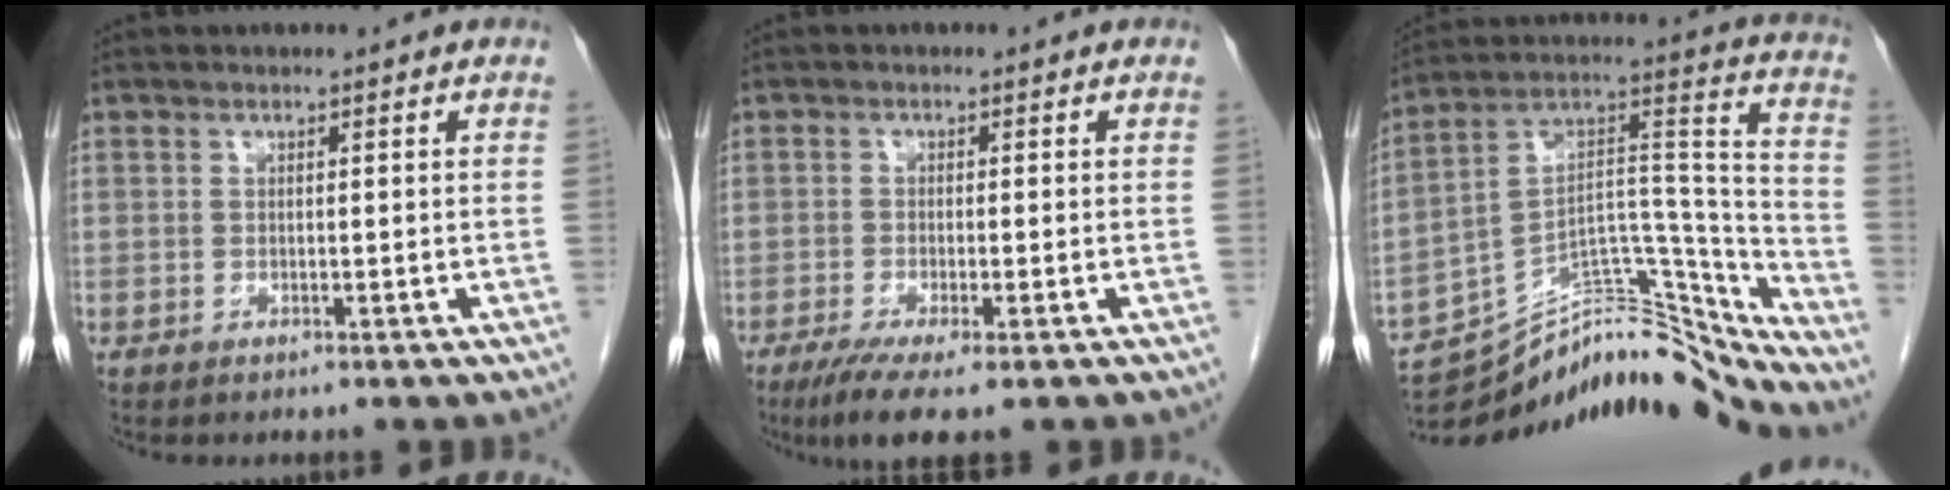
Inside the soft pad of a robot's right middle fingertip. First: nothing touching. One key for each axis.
{"total": 5.8, "fx": -3.8, "fy": 0.5, "fz": 4.4, "tx": -0.071, "ty": -0.016, "tz": -0.062}
{"total": 20.4, "fx": -19.7, "fy": 2.3, "fz": 5.0, "tx": -0.070, "ty": 0.069, "tz": -0.313}